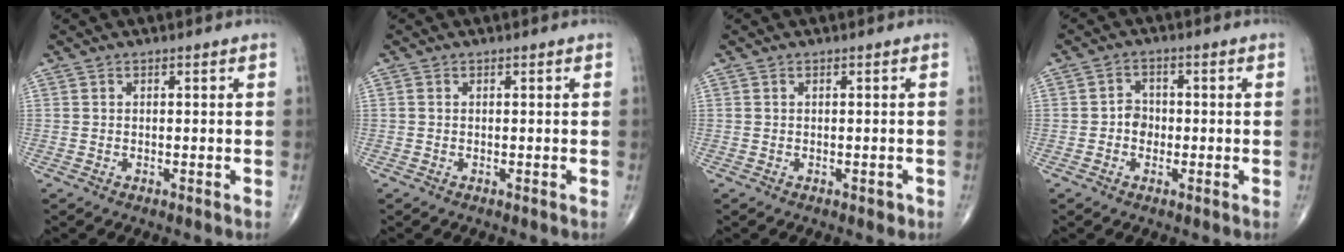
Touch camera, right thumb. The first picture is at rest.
{"total": 0.0}
{"total": 0.8, "force": [-0.3, 0.5, 0.5], "torque": [-0.002, 0.000, -0.004]}
{"total": 3.2, "force": [-0.6, 2.7, 1.5], "torque": [-0.002, 0.010, -0.019]}